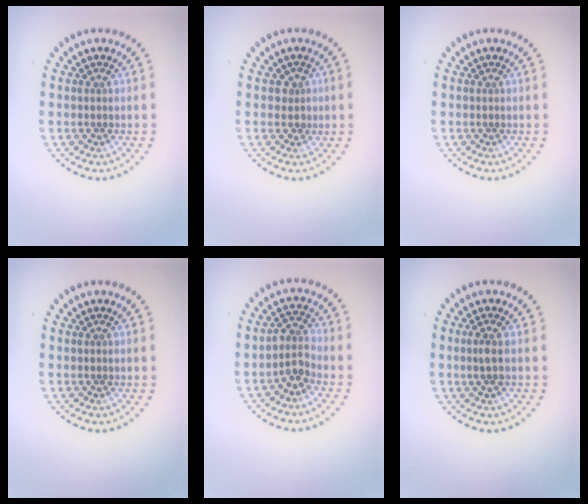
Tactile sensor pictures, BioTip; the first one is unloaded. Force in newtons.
{"total": 1.5, "press": 1.3, "slide": 0.8}
{"total": 0.0}
{"total": 0.0}
{"total": 2.2, "press": 1.9, "slide": 1.2}
{"total": 1.5, "press": 1.3, "slide": 0.7}